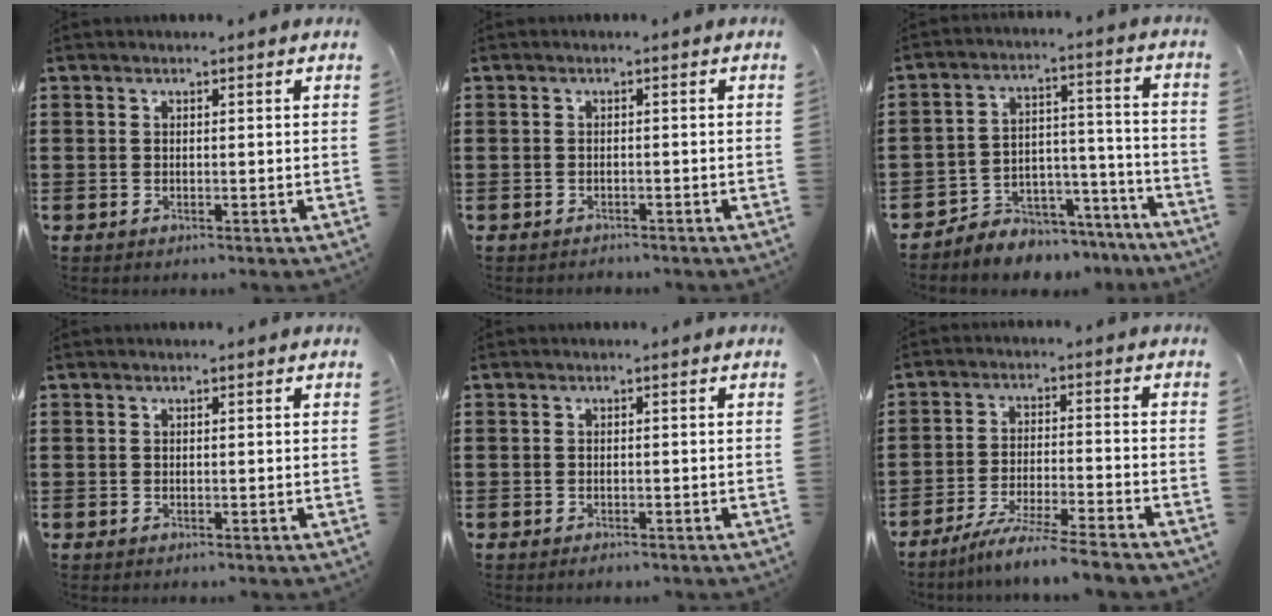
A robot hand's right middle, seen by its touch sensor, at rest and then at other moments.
{"total": 1.1, "force": [-1.0, 0.3, -0.2], "torque": [0.002, 0.002, -0.022]}
{"total": 5.7, "force": [-5.3, 2.0, -0.1], "torque": [0.000, 0.015, -0.106]}
{"total": 0.0}
{"total": 0.8, "force": [-0.7, 0.4, 0.0], "torque": [-0.001, 0.000, -0.015]}
{"total": 6.7, "force": [-6.1, -0.8, 2.7], "torque": [-0.060, -0.023, -0.118]}